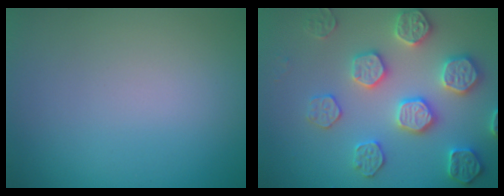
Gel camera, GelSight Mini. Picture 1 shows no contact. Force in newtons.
{"total": 4.9, "press": 4.9, "slide": 0.5}